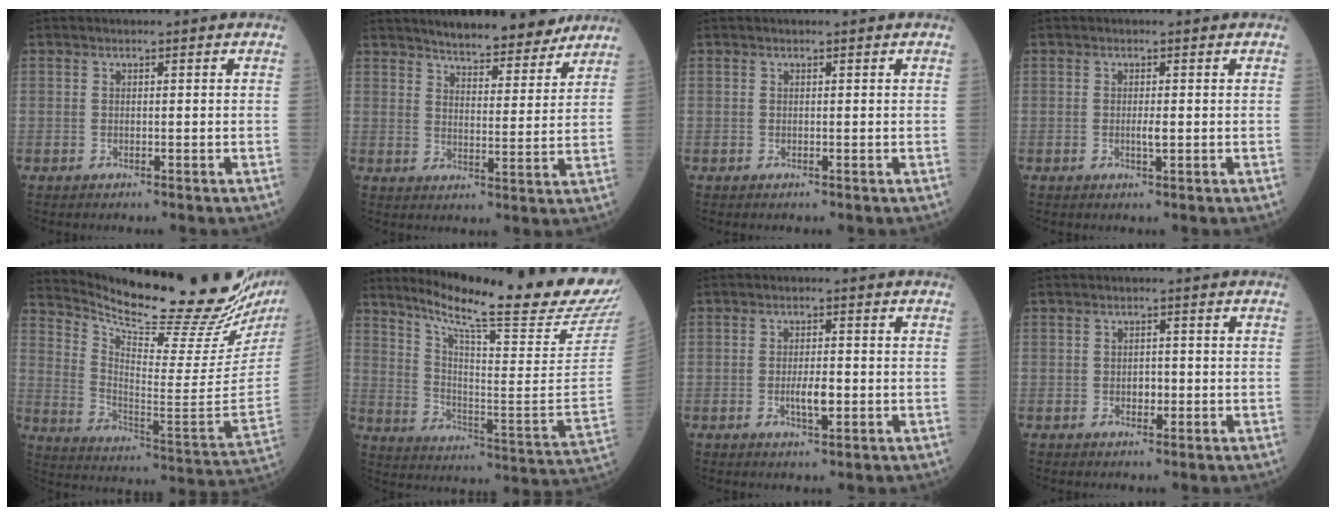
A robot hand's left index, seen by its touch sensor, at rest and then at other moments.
{"total": 12.1, "force": [10.9, 2.3, 4.8], "torque": [-0.058, -0.008, 0.146]}
{"total": 0.0}
{"total": 1.3, "force": [-0.1, 0.1, 1.3], "torque": [-0.027, -0.002, -0.001]}
{"total": 25.4, "force": [23.1, 1.2, 10.4], "torque": [-0.183, -0.113, 0.323]}
{"total": 24.1, "force": [21.2, -1.4, 11.3], "torque": [-0.194, -0.107, 0.297]}
{"total": 3.4, "force": [-0.7, 0.9, 3.2], "torque": [-0.062, -0.001, -0.010]}
{"total": 1.6, "force": [-0.3, 1.0, 1.2], "torque": [-0.018, 0.003, -0.003]}